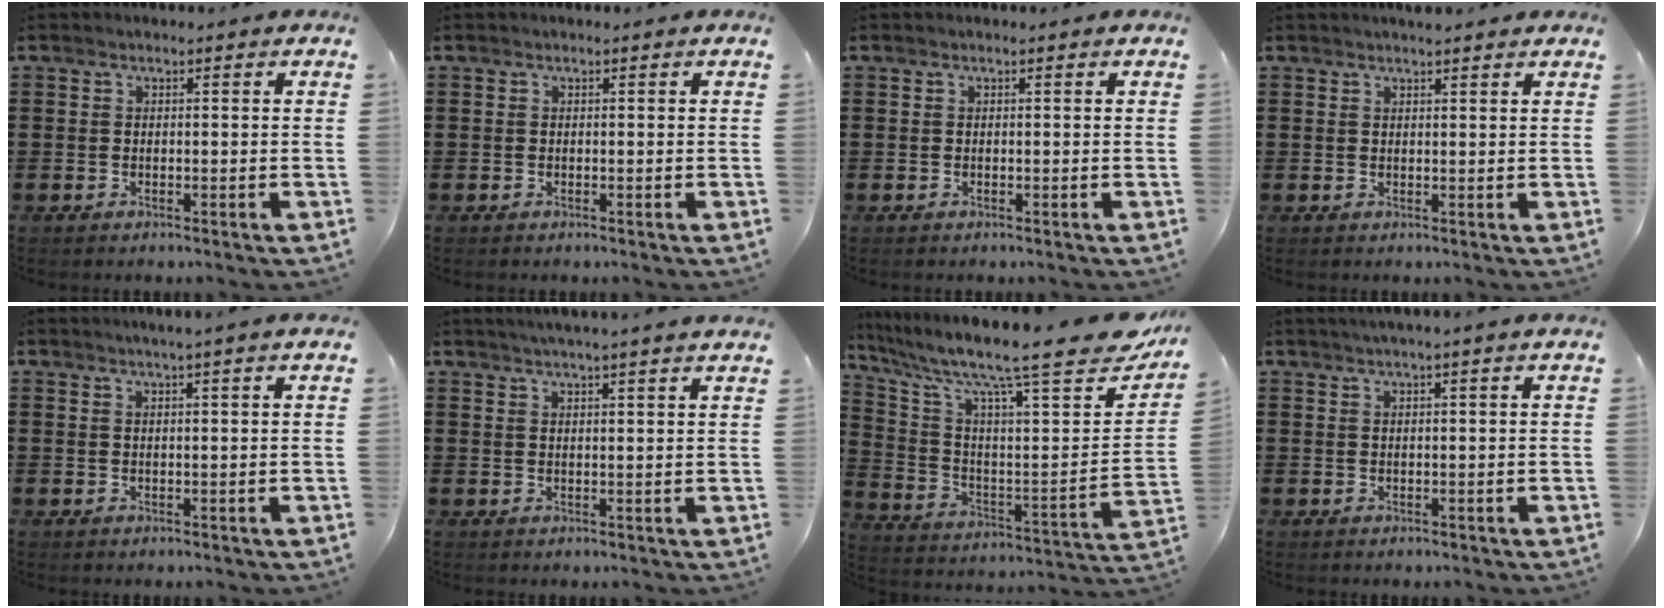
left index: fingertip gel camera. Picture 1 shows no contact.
{"total": 0.0}
{"total": 0.0}
{"total": 1.6, "force": [1.5, 0.1, 0.4], "torque": [-0.011, 0.002, 0.029]}
{"total": 1.6, "force": [1.2, -0.5, 0.8], "torque": [-0.015, -0.002, 0.023]}
{"total": 2.8, "force": [2.6, -0.8, 0.8], "torque": [-0.020, -0.006, 0.046]}
{"total": 12.5, "force": [9.7, 1.0, 7.8], "torque": [-0.157, -0.082, 0.146]}
{"total": 1.6, "force": [1.3, -0.5, 0.9], "torque": [-0.015, -0.002, 0.024]}